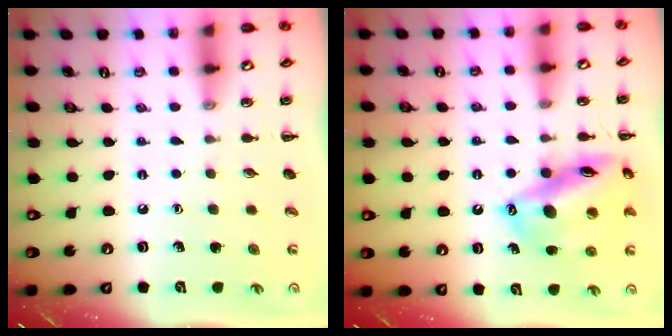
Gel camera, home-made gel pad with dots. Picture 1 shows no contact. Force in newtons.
{"total": 16.5, "press": 16.1, "slide": 3.4}